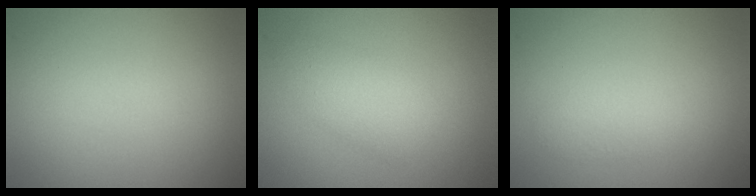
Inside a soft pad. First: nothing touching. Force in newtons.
{"total": 2.7, "press": 2.7, "slide": 0.1}
{"total": 1.3, "press": 1.3, "slide": 0.0}